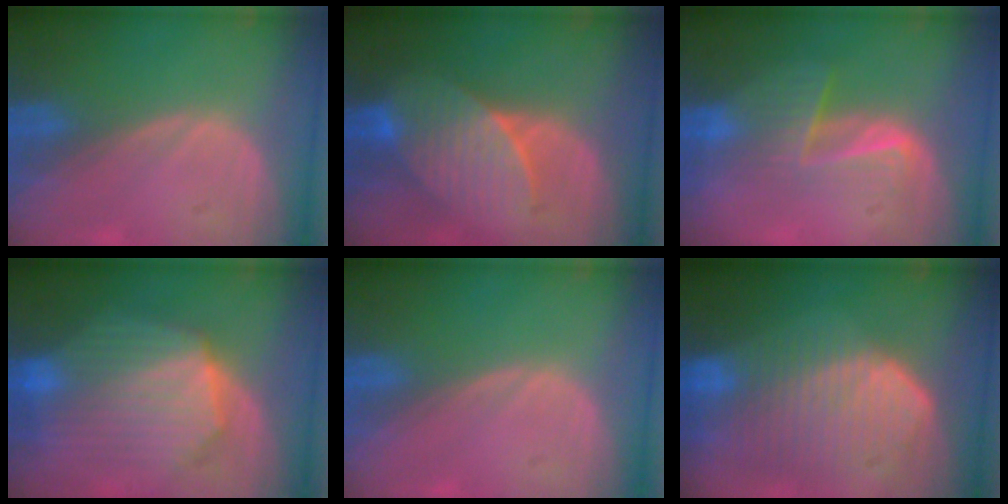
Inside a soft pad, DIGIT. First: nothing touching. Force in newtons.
{"total": 7.2, "press": 7.1, "slide": 1.1}
{"total": 6.9, "press": 5.6, "slide": 4.0}
{"total": 10.9, "press": 10.9, "slide": 0.7}
{"total": 0.0}
{"total": 10.7, "press": 9.4, "slide": 5.2}